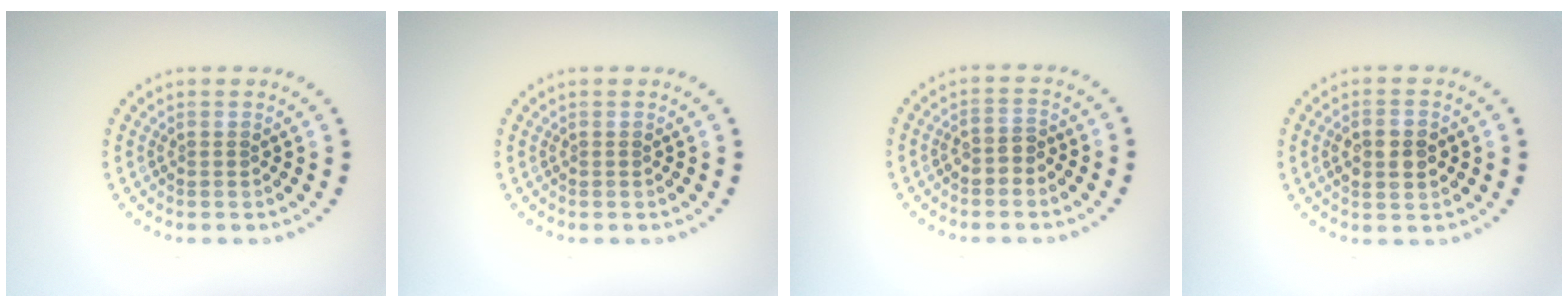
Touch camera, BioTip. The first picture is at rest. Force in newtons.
{"total": 0.0}
{"total": 1.7, "press": 1.5, "slide": 0.8}
{"total": 3.7, "press": 3.7, "slide": 0.4}